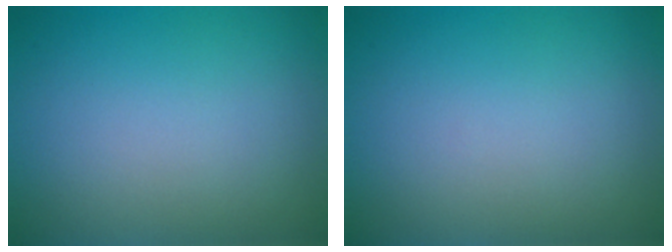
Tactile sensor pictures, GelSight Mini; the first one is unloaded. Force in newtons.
{"total": 0.0}